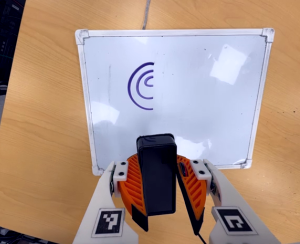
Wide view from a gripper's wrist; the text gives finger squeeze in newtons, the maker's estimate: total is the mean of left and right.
{"total": 8.4, "left": 9.5, "right": 7.3}